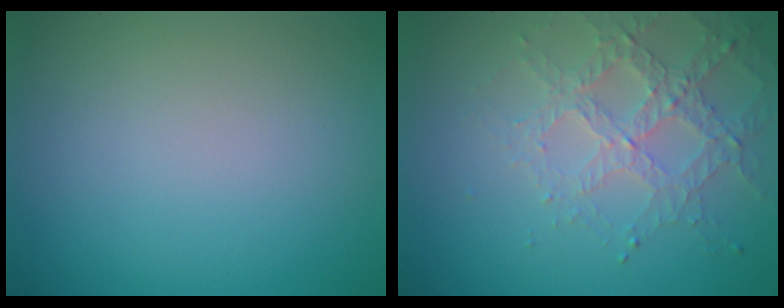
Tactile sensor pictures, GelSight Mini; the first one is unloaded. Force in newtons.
{"total": 3.1, "press": 3.0, "slide": 0.8}